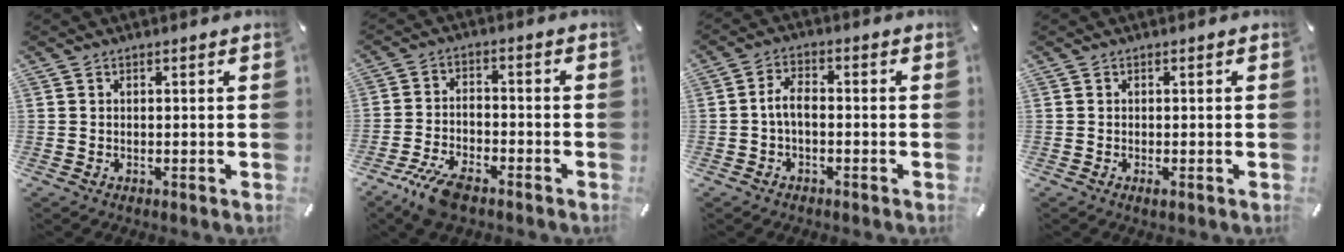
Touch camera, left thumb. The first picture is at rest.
{"total": 8.1, "force": [-5.8, 3.0, 4.8], "torque": [-0.102, 0.021, -0.108]}
{"total": 4.8, "force": [-1.2, 2.8, 3.8], "torque": [-0.081, 0.008, -0.025]}
{"total": 1.1, "force": [-0.3, 0.2, 1.0], "torque": [-0.017, -0.004, -0.003]}